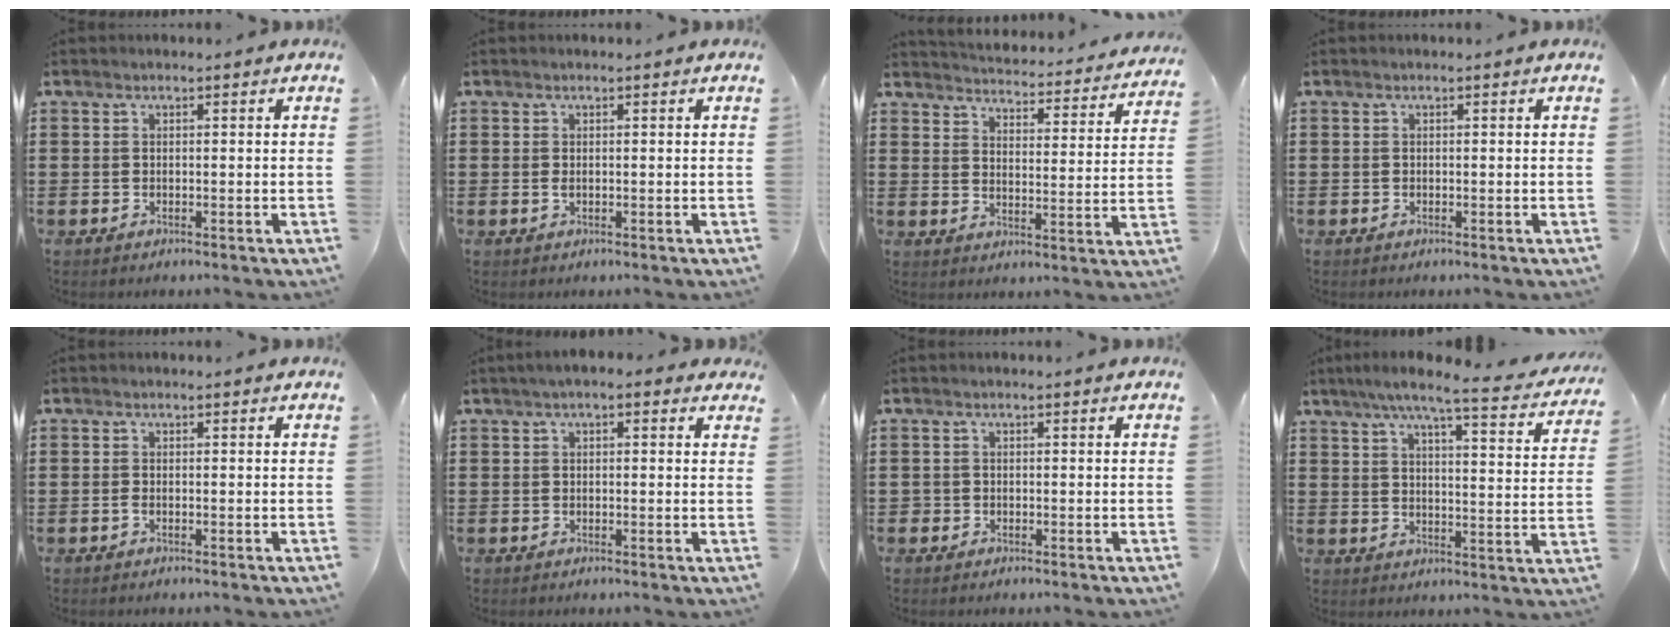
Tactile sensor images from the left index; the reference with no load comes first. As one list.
[{"total": 0.6, "force": [0.1, 0.2, 0.6], "torque": [-0.014, -0.001, 0.003]}, {"total": 3.6, "force": [3.6, -0.2, 0.3], "torque": [-0.020, -0.038, 0.052]}, {"total": 0.0}, {"total": 0.6, "force": [-0.1, 0.1, 0.5], "torque": [-0.010, -0.004, -0.001]}, {"total": 1.9, "force": [1.0, 1.0, 1.3], "torque": [-0.028, 0.009, 0.016]}, {"total": 0.7, "force": [-0.1, 0.7, 0.1], "torque": [-0.004, 0.005, -0.004]}, {"total": 7.1, "force": [5.7, -0.3, 4.2], "torque": [-0.093, -0.032, 0.092]}]